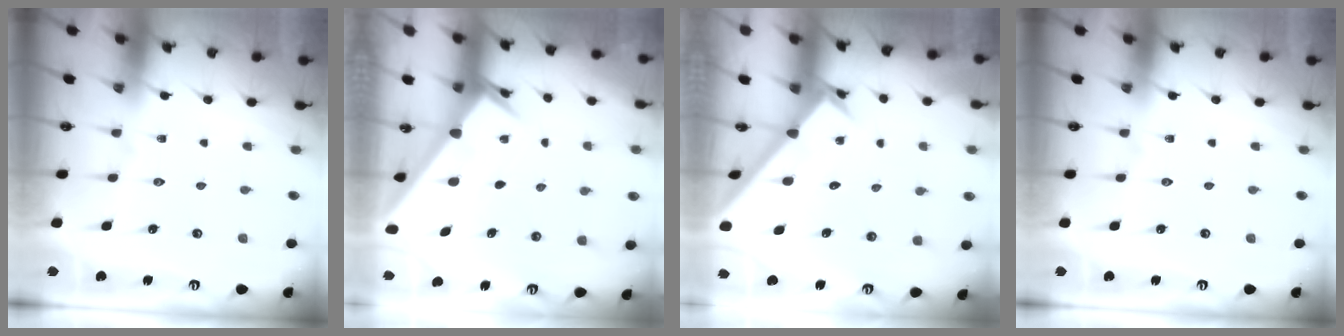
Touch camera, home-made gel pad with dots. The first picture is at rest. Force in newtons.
{"total": 2.2, "press": 2.2, "slide": 0.1}
{"total": 2.2, "press": 2.2, "slide": 0.2}
{"total": 0.0}